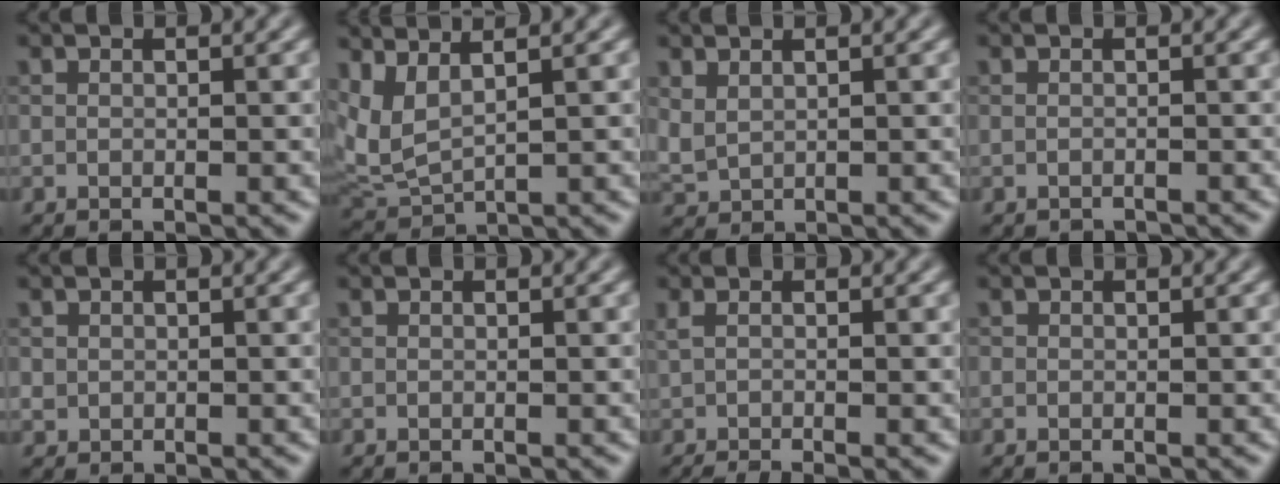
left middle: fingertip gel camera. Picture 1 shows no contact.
{"total": 3.5, "force": [2.1, 1.1, 2.5], "torque": [-0.073, 0.000, 0.050]}
{"total": 1.4, "force": [1.0, 0.8, 0.7], "torque": [-0.021, -0.001, 0.028]}
{"total": 1.3, "force": [-1.3, 0.0, 0.1], "torque": [0.001, -0.007, -0.022]}
{"total": 0.6, "force": [0.2, 0.6, 0.1], "torque": [0.002, -0.002, 0.004]}
{"total": 0.0}
{"total": 3.1, "force": [-0.7, 1.0, 2.8], "torque": [-0.042, -0.014, -0.010]}
{"total": 0.0}